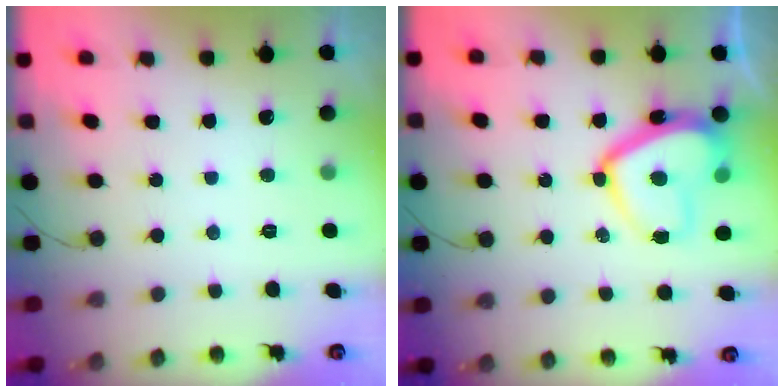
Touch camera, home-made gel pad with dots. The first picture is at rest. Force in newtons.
{"total": 14.9, "press": 14.8, "slide": 1.4}